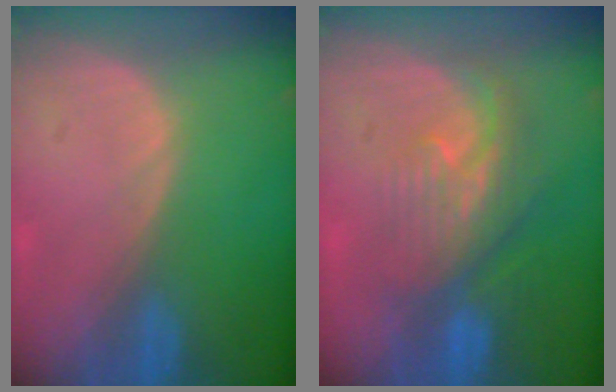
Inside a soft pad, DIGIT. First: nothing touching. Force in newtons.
{"total": 7.9, "press": 7.4, "slide": 2.9}